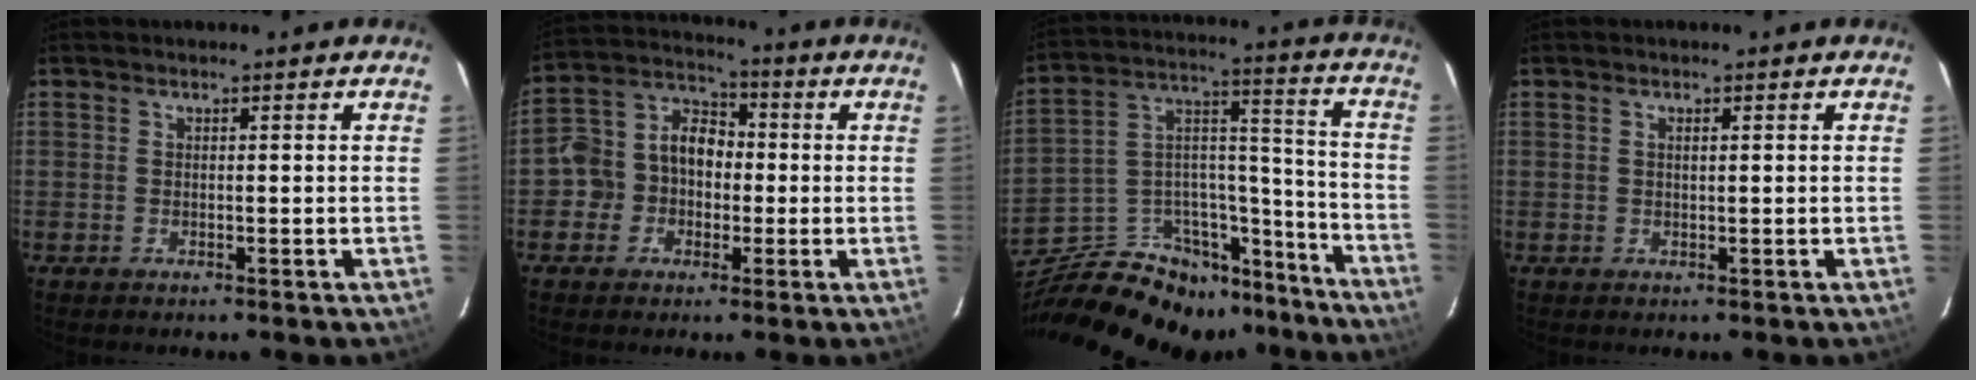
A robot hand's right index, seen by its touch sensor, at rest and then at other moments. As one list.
[{"total": 8.9, "force": [-2.2, 7.9, 3.7], "torque": [-0.079, 0.038, -0.047]}, {"total": 27.1, "force": [-20.7, 13.5, 11.1], "torque": [-0.228, 0.065, -0.295]}, {"total": 0.7, "force": [0.3, 0.2, 0.6], "torque": [-0.012, 0.003, 0.005]}]